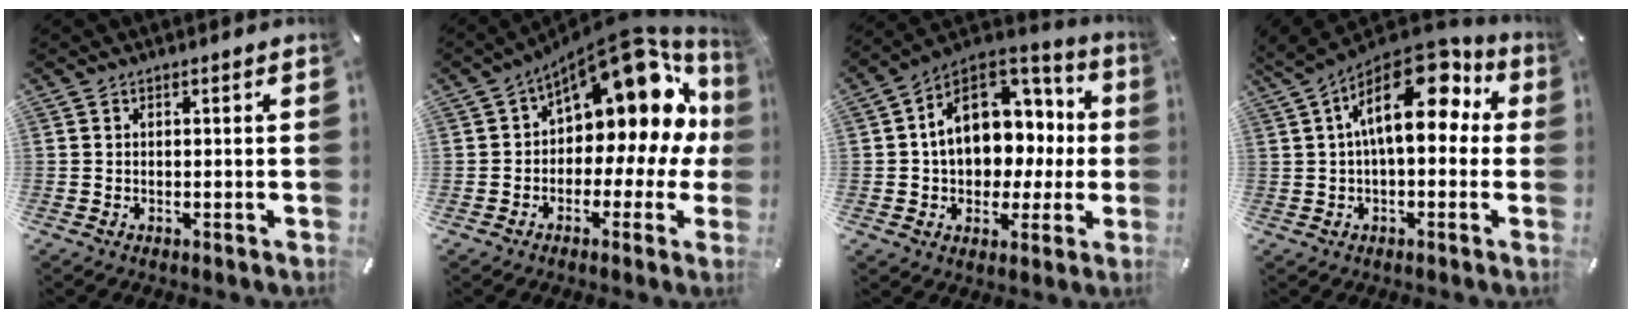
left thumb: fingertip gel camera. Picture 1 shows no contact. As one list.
[{"total": 15.2, "force": [8.3, 7.9, 9.9], "torque": [-0.134, -0.075, 0.137]}, {"total": 16.0, "force": [2.2, 12.3, 9.9], "torque": [-0.154, -0.008, 0.042]}, {"total": 18.4, "force": [6.0, 9.8, 14.4], "torque": [-0.244, -0.034, 0.096]}]